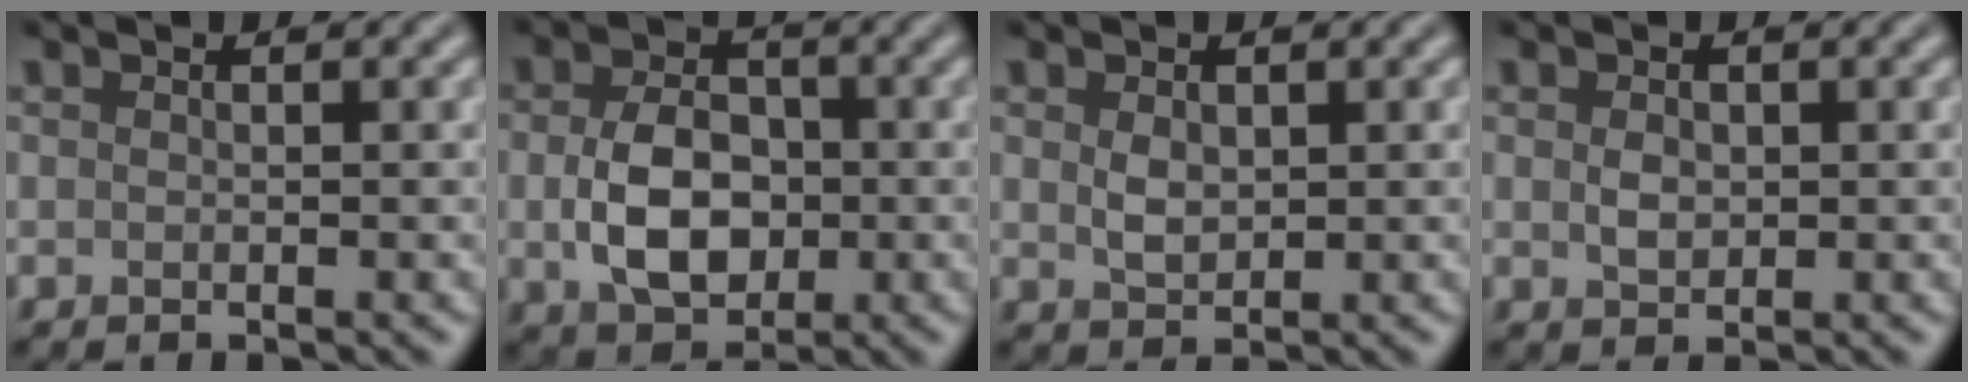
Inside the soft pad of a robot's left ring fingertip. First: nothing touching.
{"total": 5.7, "force": [-0.4, 4.1, 4.0], "torque": [-0.083, -0.006, -0.009]}
{"total": 1.7, "force": [0.5, 1.3, 1.0], "torque": [-0.021, -0.001, 0.012]}
{"total": 1.4, "force": [0.2, 1.1, 0.8], "torque": [-0.016, -0.002, 0.004]}